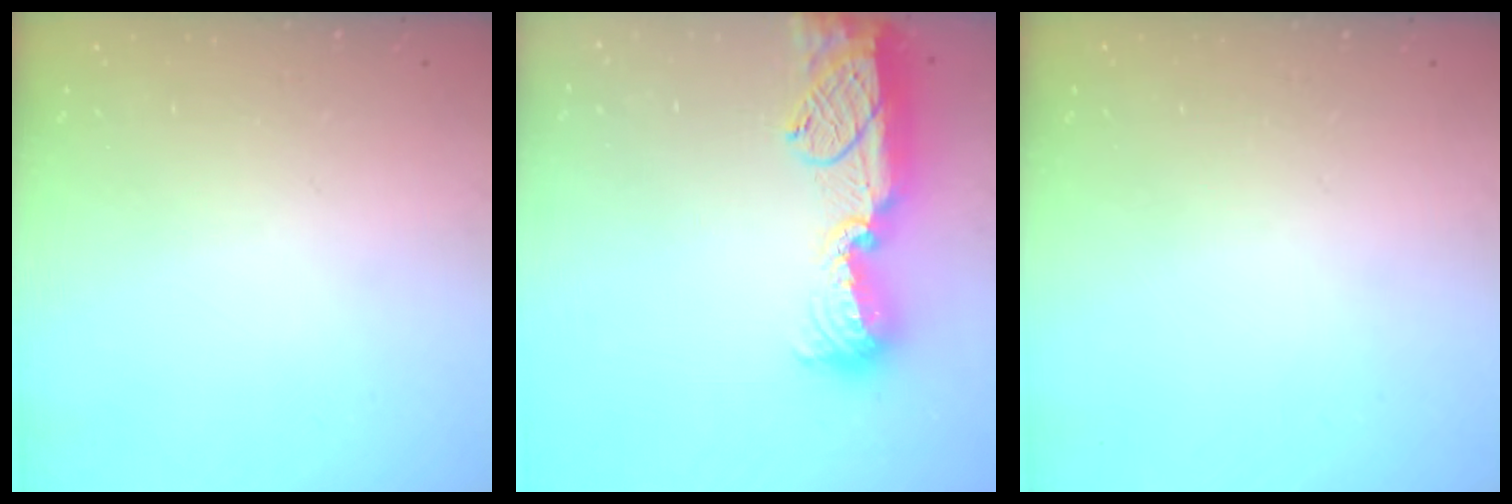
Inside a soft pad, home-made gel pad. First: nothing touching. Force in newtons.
{"total": 17.4, "press": 16.6, "slide": 5.5}
{"total": 0.0}